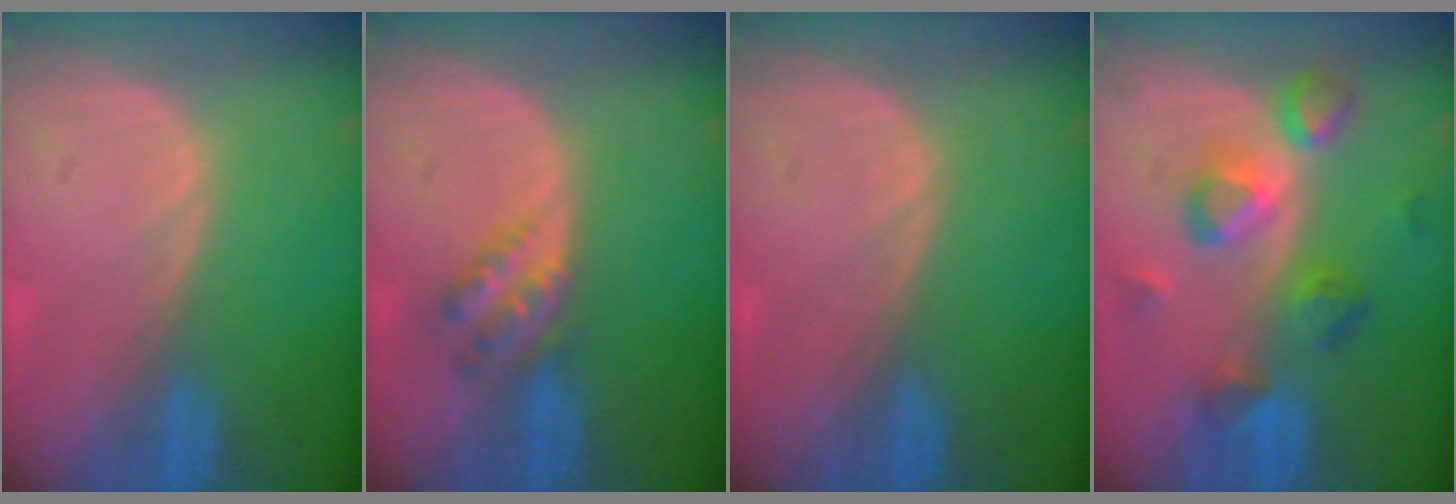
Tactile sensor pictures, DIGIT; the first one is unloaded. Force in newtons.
{"total": 4.5, "press": 4.0, "slide": 2.0}
{"total": 0.0}
{"total": 7.6, "press": 7.6, "slide": 0.6}